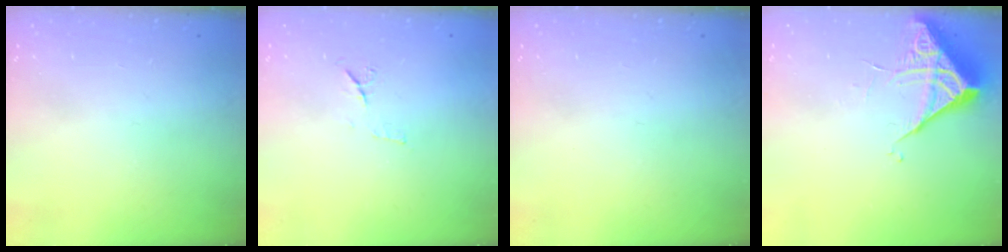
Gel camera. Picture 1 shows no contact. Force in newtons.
{"total": 6.2, "press": 6.2, "slide": 0.9}
{"total": 0.0}
{"total": 5.8, "press": 5.8, "slide": 0.2}